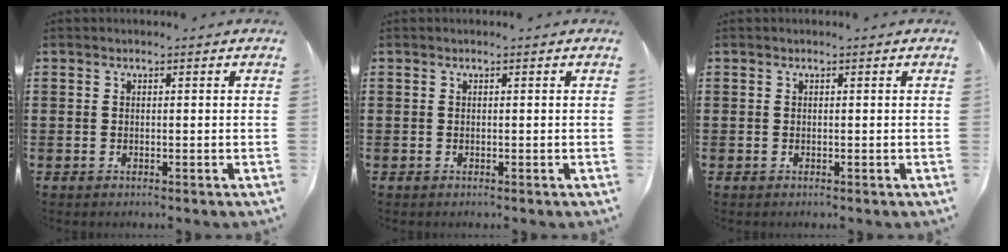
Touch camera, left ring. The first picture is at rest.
{"total": 0.0}
{"total": 0.0}